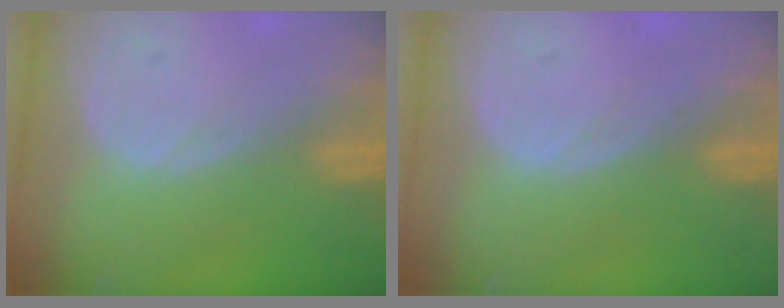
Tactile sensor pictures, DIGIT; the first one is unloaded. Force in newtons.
{"total": 0.5, "press": 0.1, "slide": 0.5}